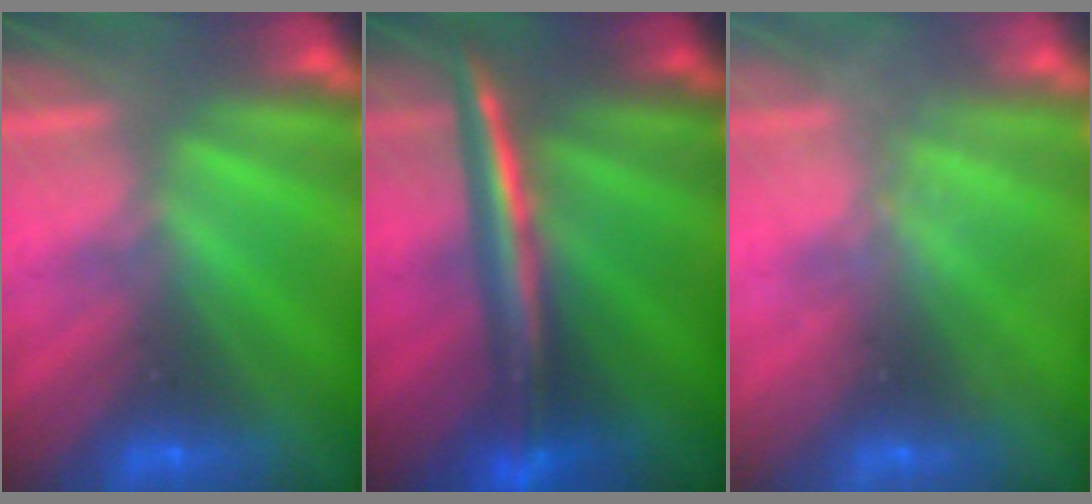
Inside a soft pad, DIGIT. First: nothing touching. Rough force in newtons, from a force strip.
{"total": 2.9}
{"total": 2.3}